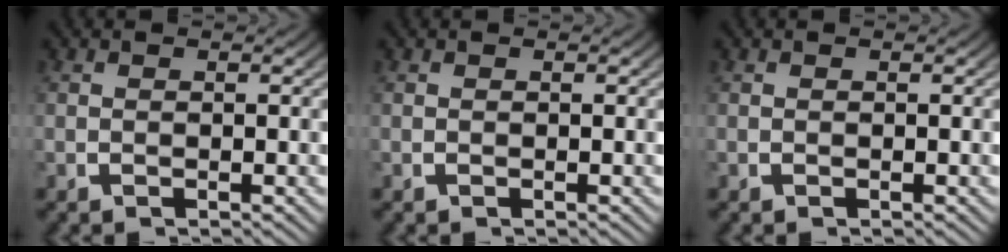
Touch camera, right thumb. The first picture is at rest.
{"total": 0.0}
{"total": 0.0}